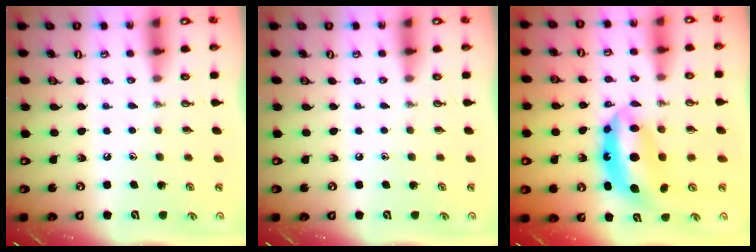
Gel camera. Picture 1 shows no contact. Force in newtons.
{"total": 0.0}
{"total": 9.6, "press": 9.5, "slide": 1.1}